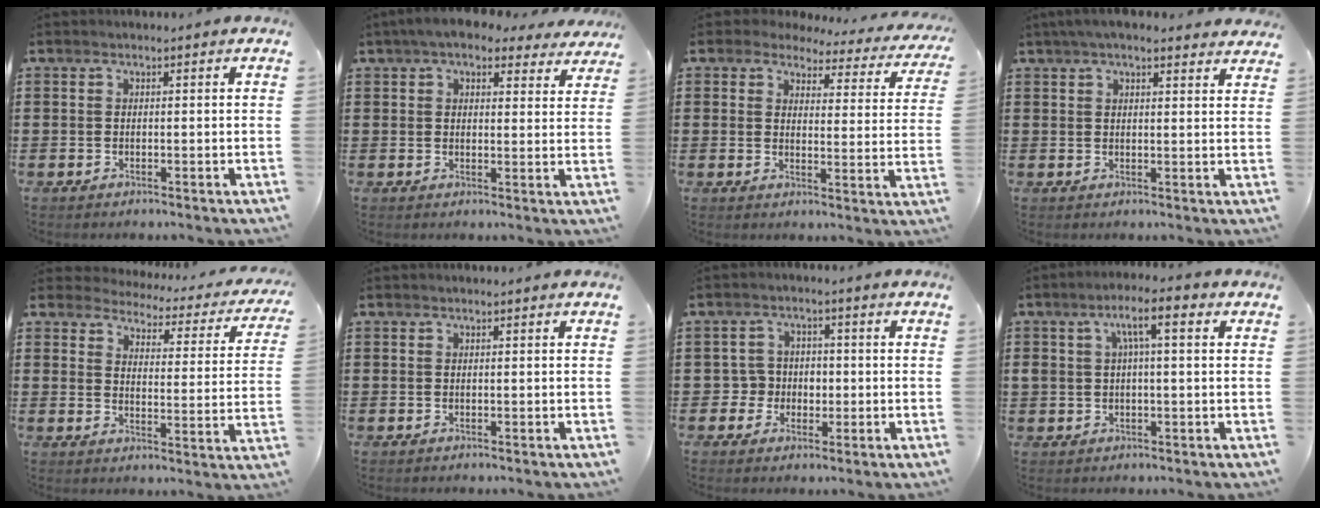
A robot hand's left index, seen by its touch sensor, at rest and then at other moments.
{"total": 5.5, "force": [4.5, 1.6, 2.7], "torque": [-0.066, -0.001, 0.083]}
{"total": 3.6, "force": [3.1, 1.3, 1.1], "torque": [-0.042, -0.015, 0.052]}
{"total": 4.0, "force": [3.4, 0.6, 2.0], "torque": [-0.049, 0.002, 0.063]}
{"total": 2.9, "force": [2.9, 0.5, 0.3], "torque": [-0.030, -0.024, 0.043]}
{"total": 0.0}
{"total": 3.9, "force": [-0.6, 3.7, 1.1], "torque": [-0.036, 0.008, -0.015]}
{"total": 6.3, "force": [1.5, 1.8, 5.8], "torque": [-0.116, 0.014, 0.021]}